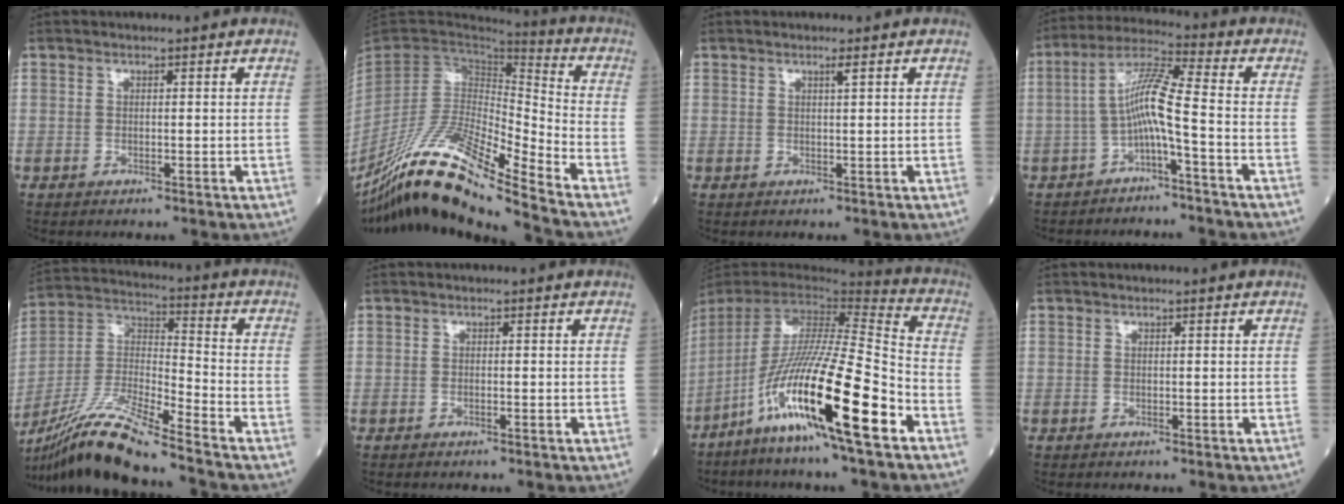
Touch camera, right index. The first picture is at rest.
{"total": 18.5, "force": [-14.5, -0.1, 11.5], "torque": [-0.226, -0.008, -0.272]}
{"total": 0.9, "force": [0.5, -0.2, 0.7], "torque": [-0.016, -0.003, 0.010]}
{"total": 7.3, "force": [-2.1, -0.1, 7.0], "torque": [-0.136, 0.027, -0.040]}
{"total": 16.6, "force": [-13.8, -0.5, 9.2], "torque": [-0.198, -0.011, -0.261]}
{"total": 0.0}
{"total": 21.9, "force": [-11.0, 0.3, 19.0], "torque": [-0.368, -0.051, -0.212]}
{"total": 0.0}